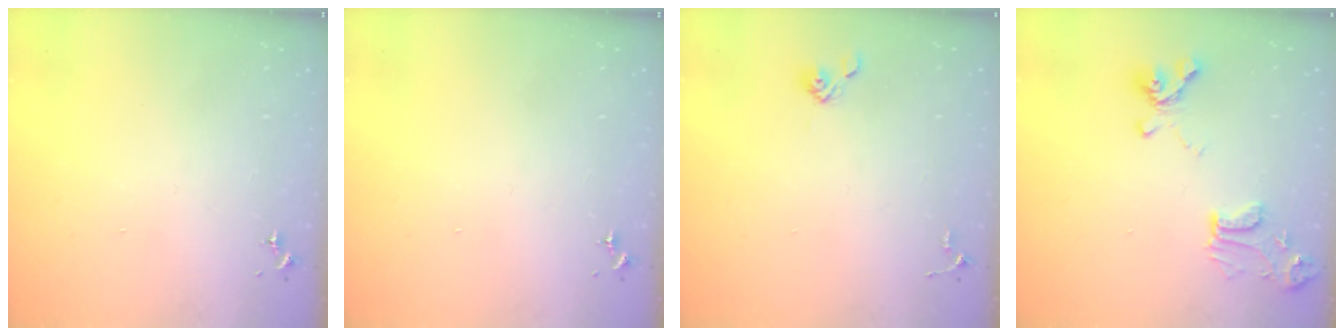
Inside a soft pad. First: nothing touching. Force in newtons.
{"total": 0.0}
{"total": 3.9, "press": 3.6, "slide": 1.5}
{"total": 14.3, "press": 14.2, "slide": 1.7}